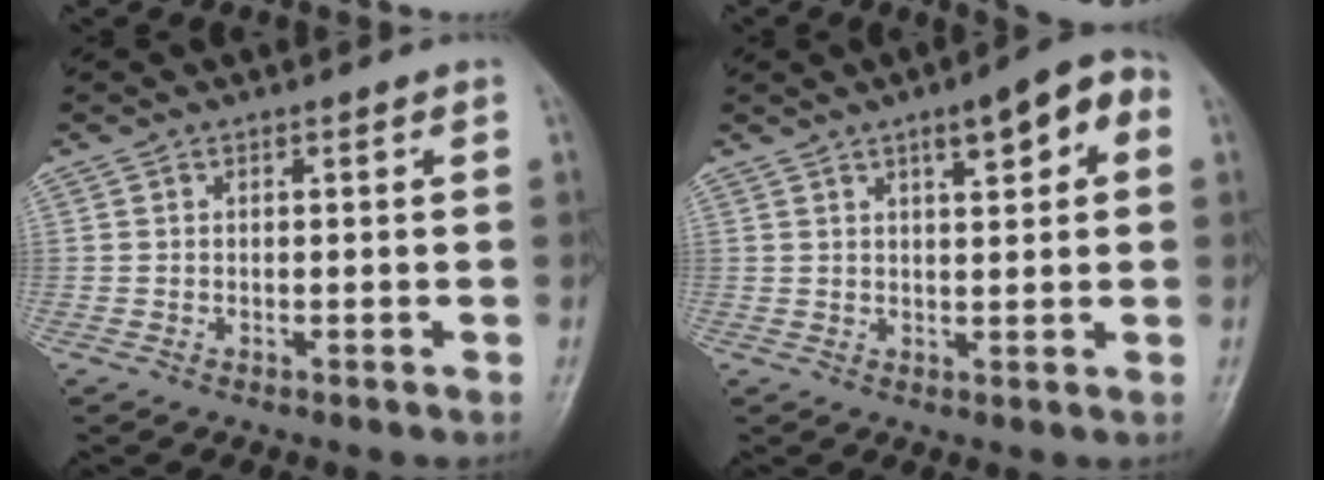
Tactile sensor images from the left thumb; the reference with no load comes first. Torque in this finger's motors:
{"motor_torque": [0.16, 0.30, 0.44, 0.26, 0.15]}